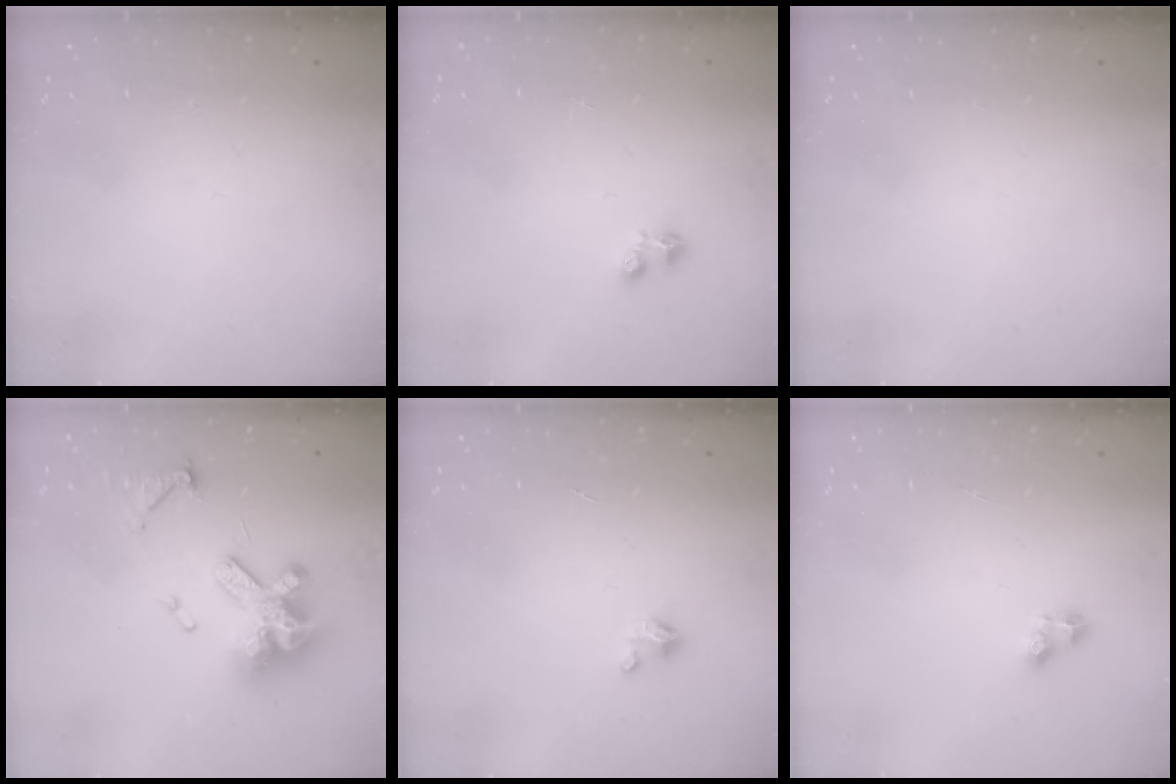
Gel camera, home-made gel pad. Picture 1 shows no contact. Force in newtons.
{"total": 2.9, "press": 2.8, "slide": 0.6}
{"total": 0.0}
{"total": 14.9, "press": 14.8, "slide": 1.6}
{"total": 2.0, "press": 1.9, "slide": 0.3}
{"total": 2.6, "press": 2.6, "slide": 0.2}